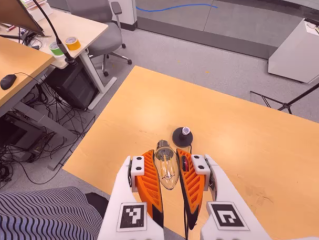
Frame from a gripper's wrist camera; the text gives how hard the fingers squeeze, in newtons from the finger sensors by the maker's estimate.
{"total": 23.0, "left": 26.3, "right": 19.6}